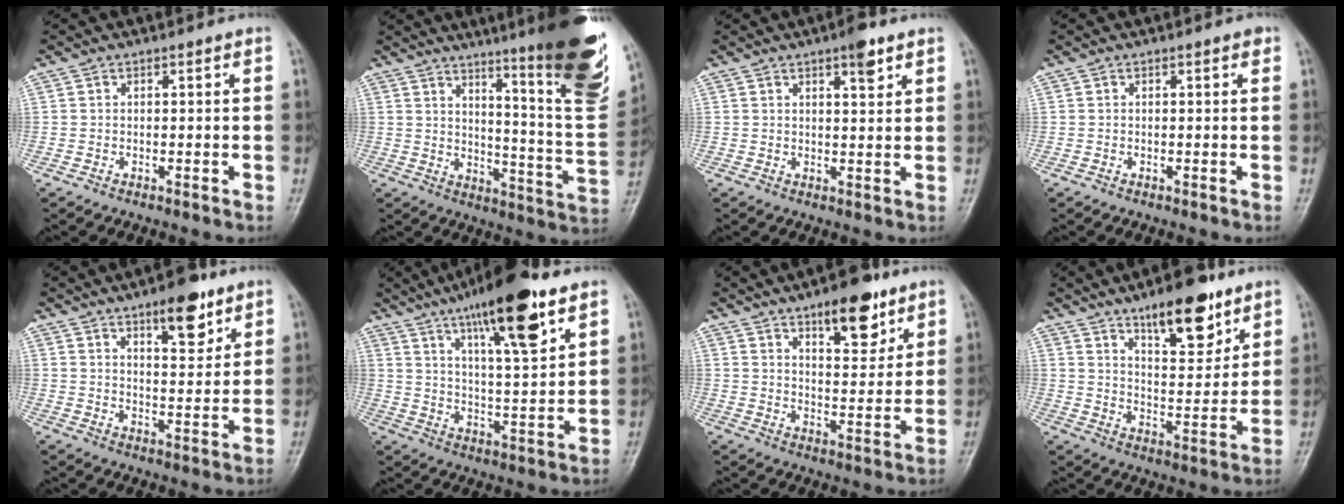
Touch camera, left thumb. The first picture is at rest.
{"total": 24.0, "force": [15.1, 2.5, 18.5], "torque": [-0.230, -0.092, 0.205]}
{"total": 4.2, "force": [2.6, 1.2, 3.1], "torque": [-0.038, -0.013, 0.036]}
{"total": 0.6, "force": [0.3, 0.2, 0.4], "torque": [-0.006, -0.001, 0.001]}
{"total": 8.2, "force": [4.9, 2.8, 6.0], "torque": [-0.071, -0.027, 0.070]}
{"total": 18.0, "force": [10.7, 4.0, 13.9], "torque": [-0.206, -0.044, 0.177]}
{"total": 11.4, "force": [7.2, 4.5, 7.6], "torque": [-0.084, -0.042, 0.110]}
{"total": 13.8, "force": [9.1, 5.1, 9.0], "torque": [-0.103, -0.058, 0.145]}